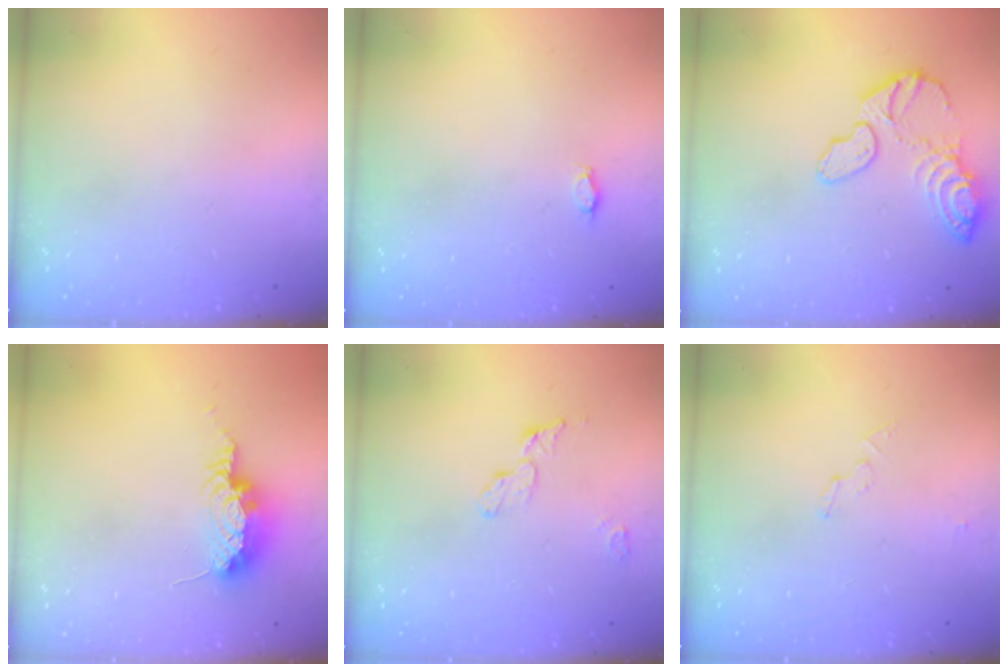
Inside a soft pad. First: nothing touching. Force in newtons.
{"total": 2.7, "press": 2.4, "slide": 1.1}
{"total": 11.4, "press": 11.4, "slide": 0.9}
{"total": 12.1, "press": 9.4, "slide": 7.5}
{"total": 4.8, "press": 4.8, "slide": 0.3}
{"total": 2.9, "press": 2.9, "slide": 0.3}